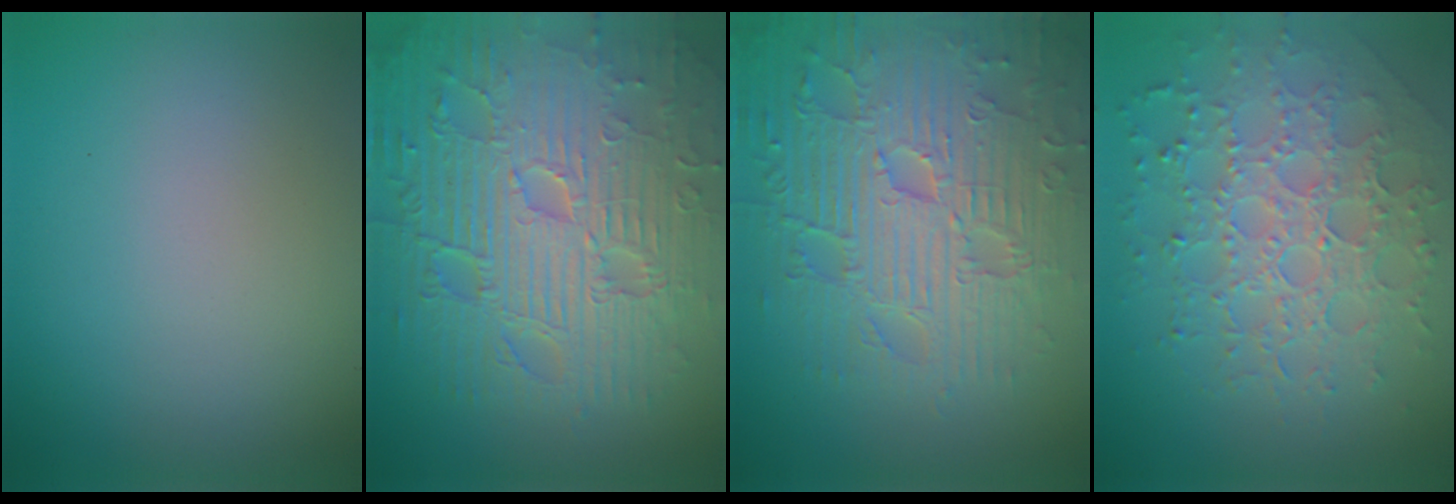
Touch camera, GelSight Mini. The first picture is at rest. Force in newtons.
{"total": 12.4, "press": 8.0, "slide": 9.5}
{"total": 9.5, "press": 6.8, "slide": 6.6}
{"total": 7.5, "press": 5.4, "slide": 5.2}